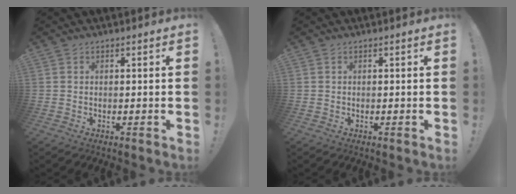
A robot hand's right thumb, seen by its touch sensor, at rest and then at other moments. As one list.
[{"total": 0.0}]